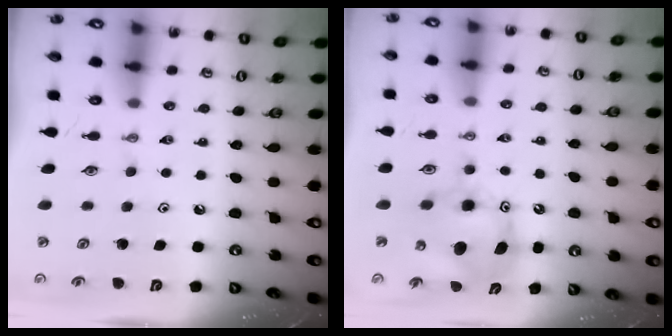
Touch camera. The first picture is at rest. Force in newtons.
{"total": 10.6, "press": 10.5, "slide": 0.9}